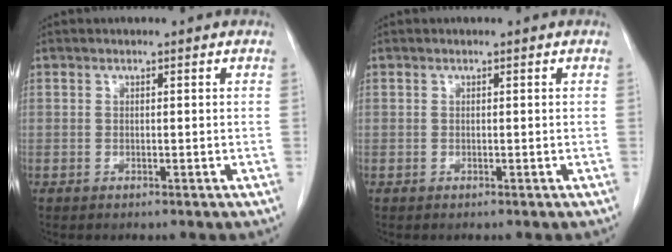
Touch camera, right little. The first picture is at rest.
{"total": 0.0}